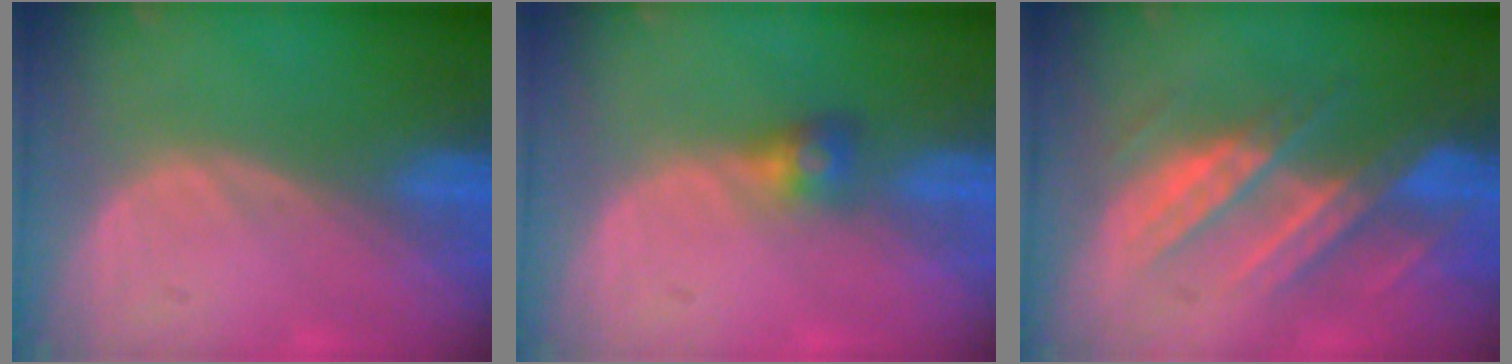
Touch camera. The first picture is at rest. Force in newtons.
{"total": 2.8, "press": 2.6, "slide": 0.9}
{"total": 8.9, "press": 7.8, "slide": 4.2}